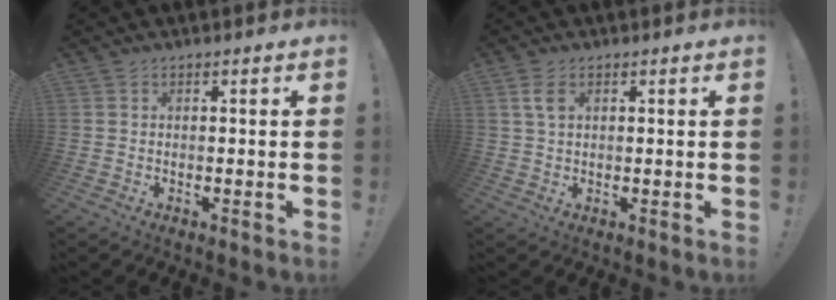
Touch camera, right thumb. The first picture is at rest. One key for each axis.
{"total": 4.0, "fx": 1.7, "fy": 2.2, "fz": 2.9, "tx": -0.052, "ty": -0.001, "tz": 0.030}